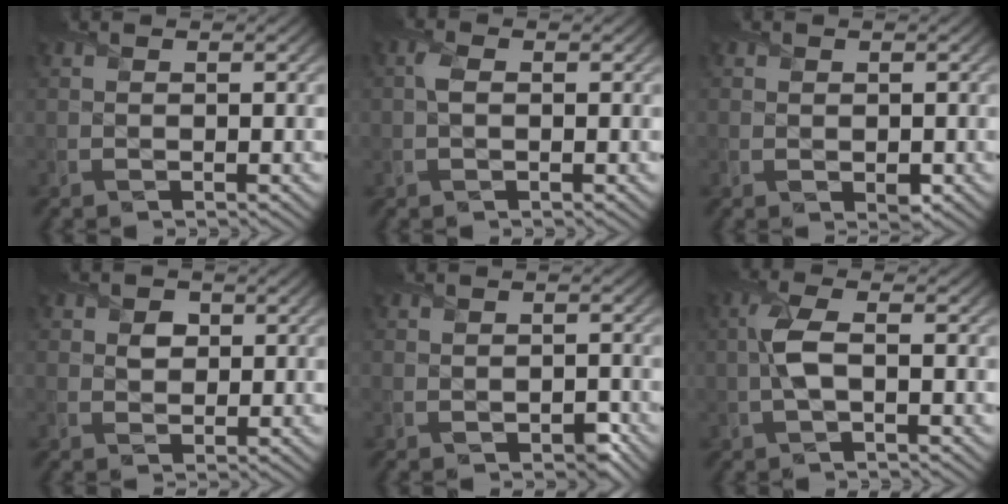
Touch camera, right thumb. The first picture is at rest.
{"total": 1.6, "force": [0.1, 0.9, 1.3], "torque": [-0.034, 0.005, -0.003]}
{"total": 1.4, "force": [0.0, 1.1, 0.9], "torque": [-0.016, -0.010, 0.004]}
{"total": 2.3, "force": [0.6, 1.9, 1.0], "torque": [-0.020, -0.005, 0.008]}
{"total": 2.1, "force": [-0.9, 1.5, 1.1], "torque": [-0.017, -0.012, -0.011]}
{"total": 3.9, "force": [-0.1, 1.4, 3.7], "torque": [-0.089, 0.007, -0.007]}